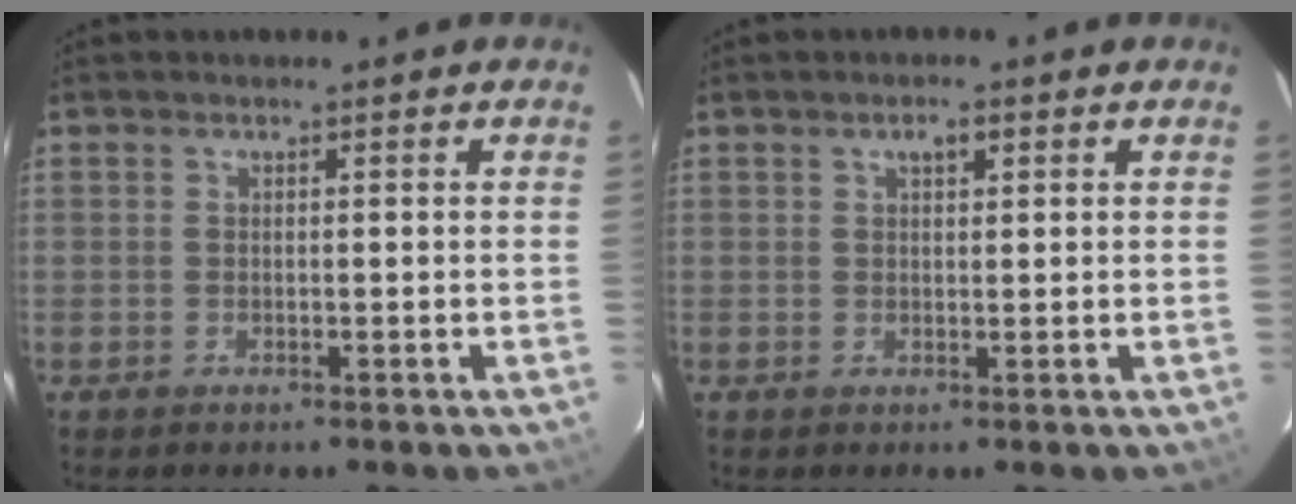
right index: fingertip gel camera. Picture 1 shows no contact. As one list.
[{"total": 1.9, "force": [0.9, 0.9, 1.4], "torque": [-0.022, 0.008, 0.014]}]